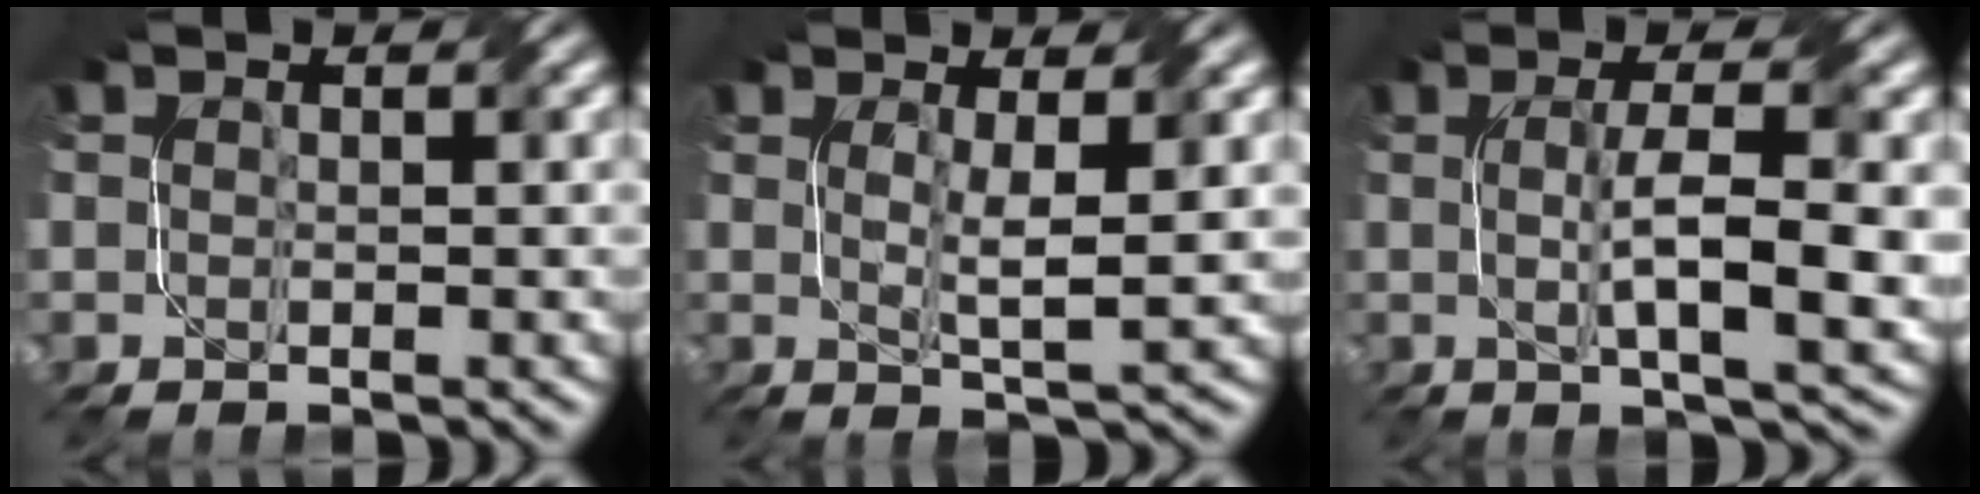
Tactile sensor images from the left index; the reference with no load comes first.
{"total": 3.0, "force": [0.6, 0.4, 2.9], "torque": [-0.052, -0.008, 0.012]}
{"total": 6.4, "force": [0.0, 1.3, 6.3], "torque": [-0.103, 0.000, 0.002]}